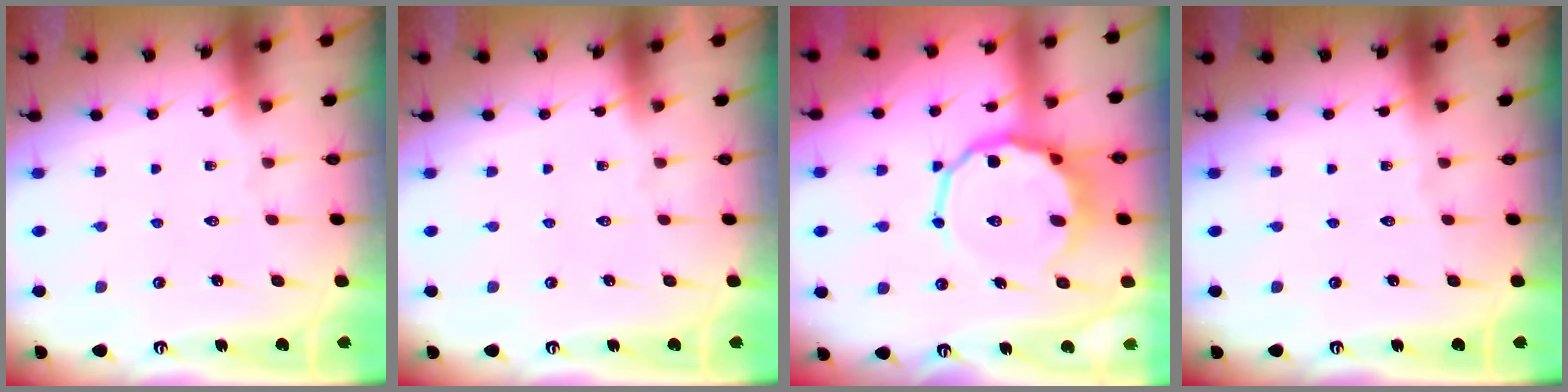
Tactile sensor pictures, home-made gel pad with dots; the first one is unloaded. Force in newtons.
{"total": 0.0}
{"total": 10.4, "press": 9.9, "slide": 3.1}
{"total": 0.0}